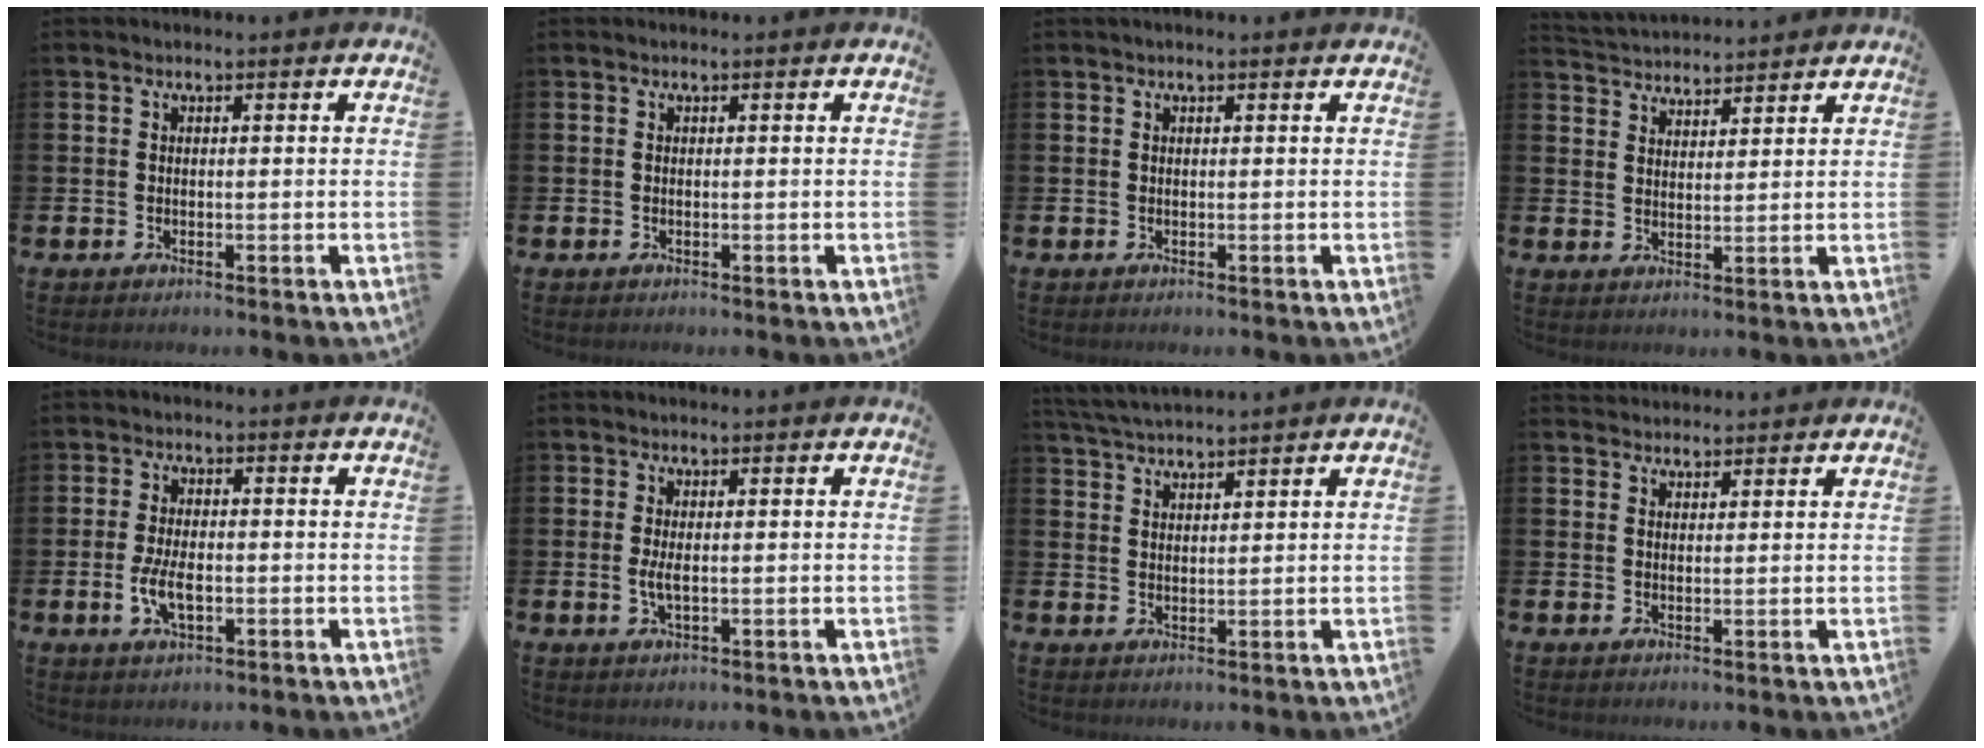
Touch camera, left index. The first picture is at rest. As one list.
[{"total": 0.0}, {"total": 0.0}, {"total": 3.7, "force": [3.6, 0.4, -0.5], "torque": [-0.009, -0.020, 0.068]}, {"total": 4.5, "force": [-0.8, 2.2, 3.9], "torque": [-0.060, -0.003, -0.018]}, {"total": 1.8, "force": [0.0, 0.5, 1.8], "torque": [-0.026, -0.003, -0.002]}, {"total": 3.6, "force": [3.6, 0.1, 0.5], "torque": [-0.024, -0.012, 0.068]}, {"total": 2.2, "force": [2.2, 0.5, -0.2], "torque": [0.009, -0.009, 0.039]}]